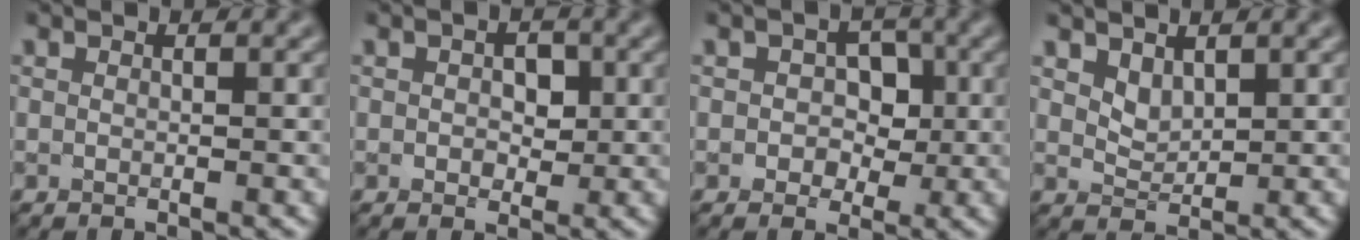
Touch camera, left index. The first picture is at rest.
{"total": 2.2, "force": [0.2, 1.5, 1.5], "torque": [-0.022, -0.001, 0.000]}
{"total": 2.9, "force": [-0.1, 2.4, 1.6], "torque": [-0.004, 0.000, -0.014]}
{"total": 1.6, "force": [1.2, 0.9, 0.7], "torque": [-0.014, -0.005, 0.029]}